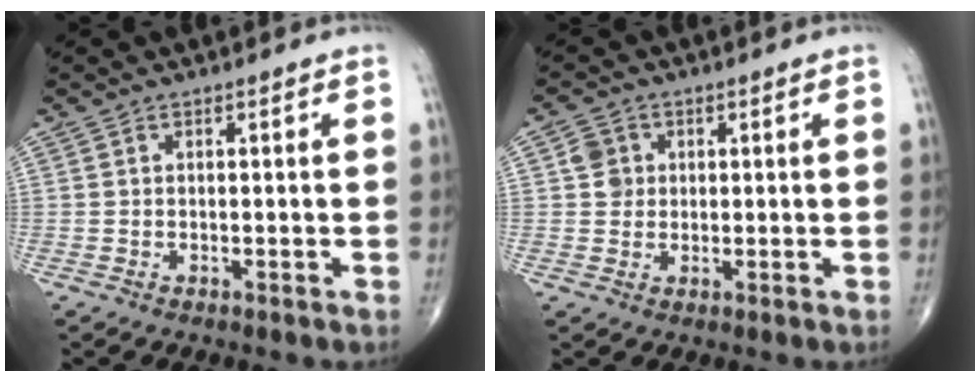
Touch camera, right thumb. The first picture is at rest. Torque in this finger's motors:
{"motor_torque": [0.16, 0.68, 0.51, 0.42, 0.04]}